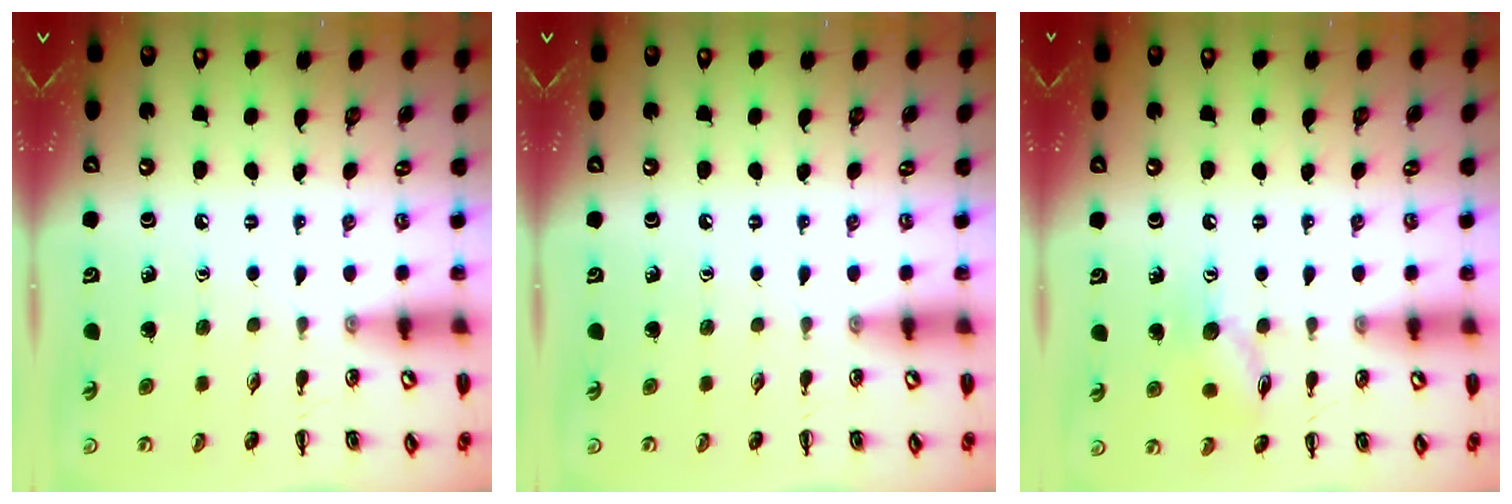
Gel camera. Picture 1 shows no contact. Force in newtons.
{"total": 0.0}
{"total": 8.6, "press": 8.6, "slide": 0.7}